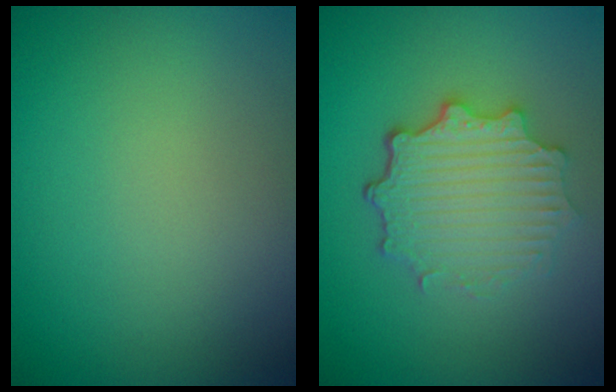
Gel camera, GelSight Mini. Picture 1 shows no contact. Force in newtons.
{"total": 4.9, "press": 3.8, "slide": 3.1}